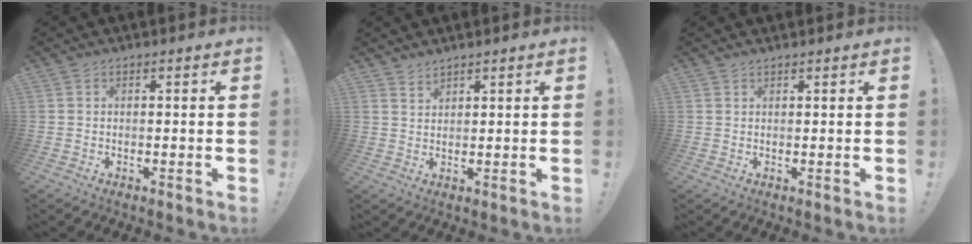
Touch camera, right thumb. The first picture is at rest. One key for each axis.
{"total": 2.1, "fx": 2.0, "fy": 0.4, "fz": 0.3, "tx": 0.002, "ty": -0.019, "tz": 0.037}
{"total": 0.9, "fx": 0.9, "fy": 0.1, "fz": 0.2, "tx": -0.002, "ty": 0.000, "tz": 0.016}